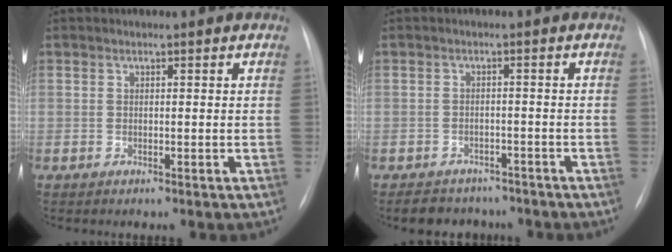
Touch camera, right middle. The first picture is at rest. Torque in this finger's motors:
{"motor_torque": [0.20, -0.28, 0.00, 0.00]}